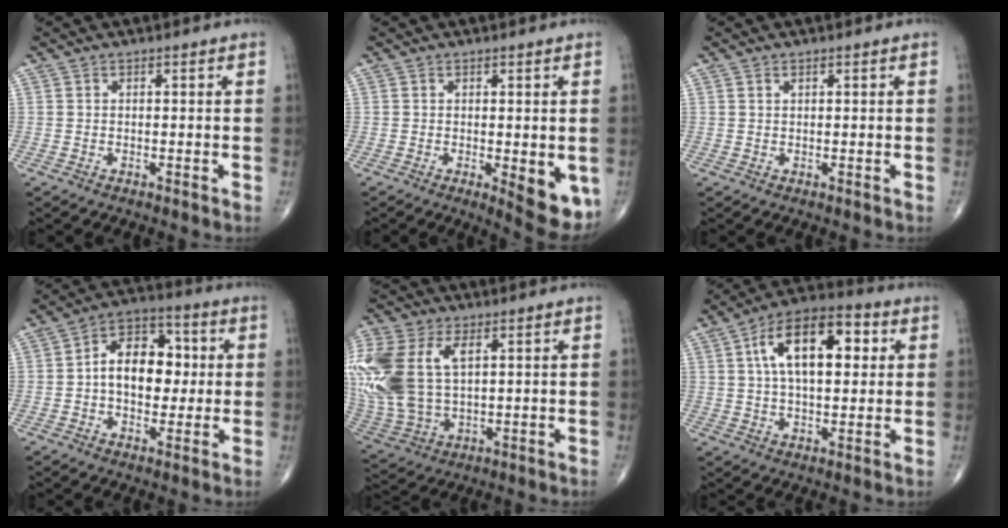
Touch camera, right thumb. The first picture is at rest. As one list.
[{"total": 8.3, "force": [-1.9, 2.8, 7.6], "torque": [-0.089, -0.019, -0.019]}, {"total": 0.6, "force": [0.4, 0.3, 0.3], "torque": [-0.004, 0.000, 0.006]}, {"total": 12.6, "force": [0.6, 8.4, 9.3], "torque": [-0.108, 0.024, 0.001]}, {"total": 22.4, "force": [5.8, 13.3, 17.1], "torque": [-0.427, 0.004, 0.119]}, {"total": 16.3, "force": [4.3, 8.1, 13.5], "torque": [-0.202, 0.015, 0.064]}]